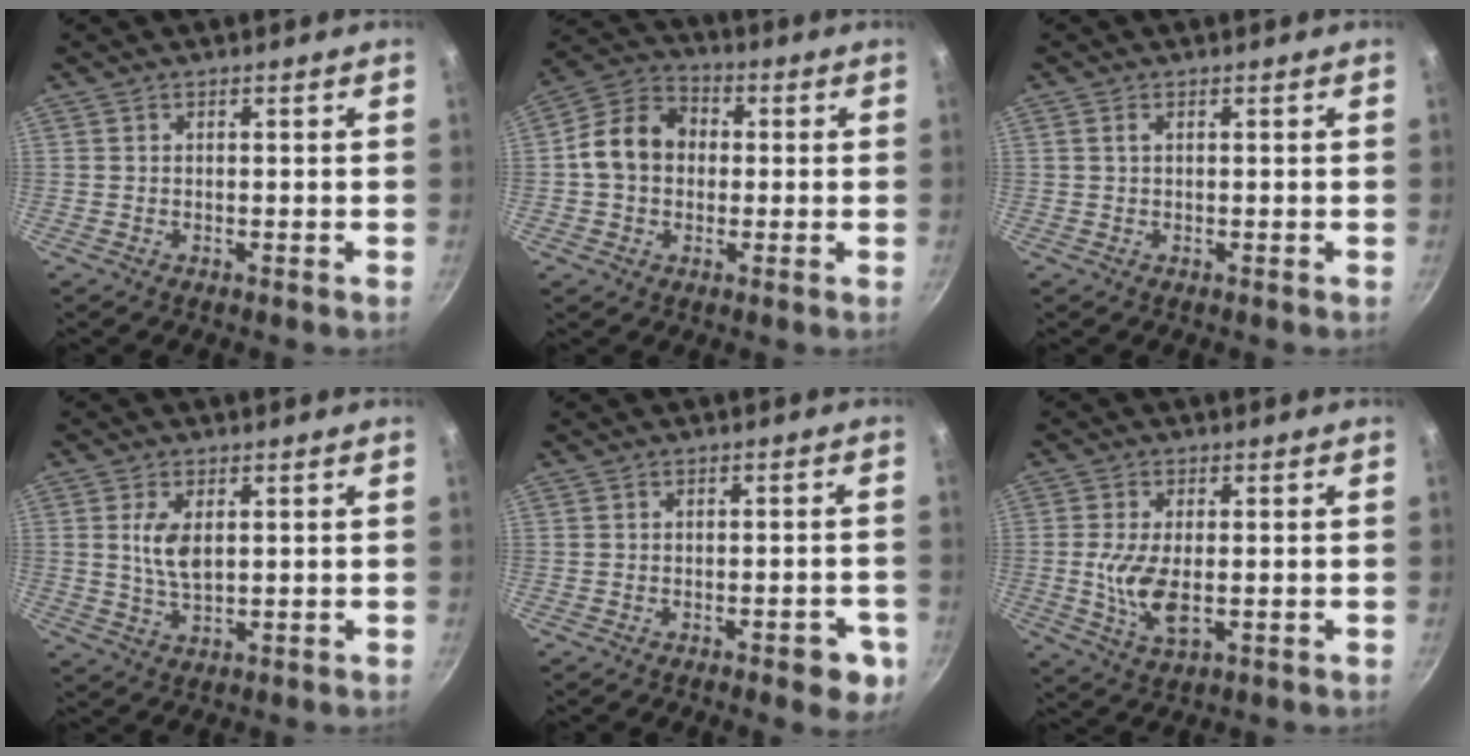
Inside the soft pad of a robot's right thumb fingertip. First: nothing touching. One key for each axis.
{"total": 11.0, "fx": 0.2, "fy": 8.8, "fz": 6.6, "tx": -0.087, "ty": 0.025, "tz": -0.018}
{"total": 0.9, "fx": 0.3, "fy": 0.5, "fz": 0.7, "tx": -0.013, "ty": 0.002, "tz": 0.004}
{"total": 6.0, "fx": 1.2, "fy": 3.2, "fz": 5.0, "tx": -0.094, "ty": -0.011, "tz": 0.025}
{"total": 6.0, "fx": -2.6, "fy": 2.5, "fz": 4.8, "tx": -0.040, "ty": 0.015, "tz": -0.026}
{"total": 8.4, "fx": -0.8, "fy": 4.0, "fz": 7.3, "tx": -0.151, "ty": -0.012, "tz": -0.015}